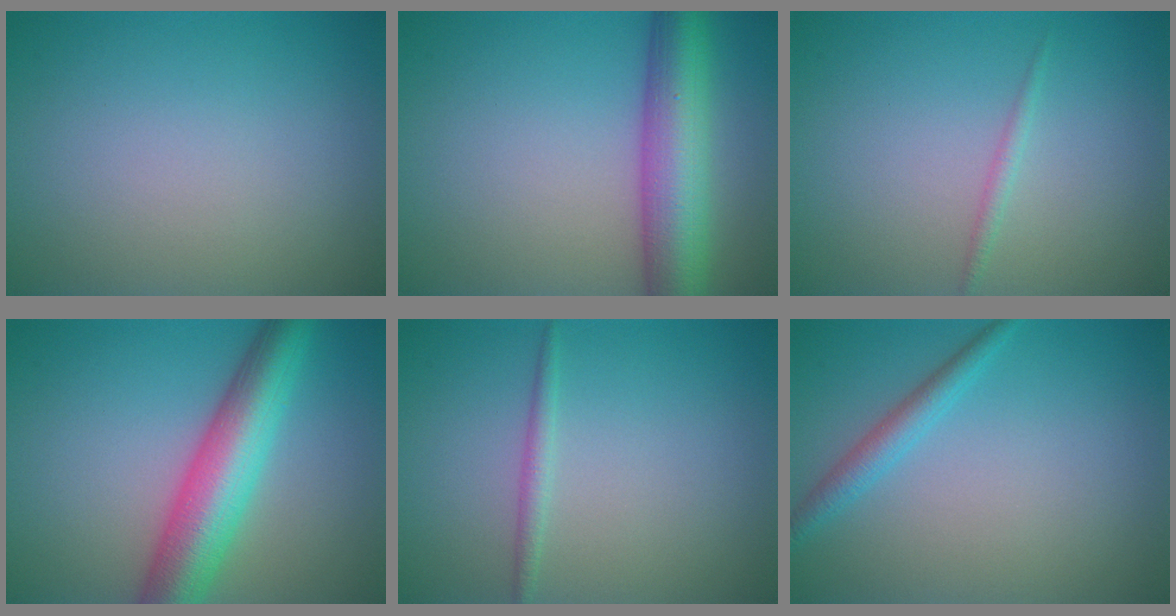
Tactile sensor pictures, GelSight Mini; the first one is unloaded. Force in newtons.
{"total": 7.9, "press": 7.9, "slide": 0.2}
{"total": 0.9, "press": 0.9, "slide": 0.1}
{"total": 7.9, "press": 7.9, "slide": 0.3}
{"total": 1.2, "press": 1.2, "slide": 0.1}
{"total": 2.1, "press": 2.1, "slide": 0.1}